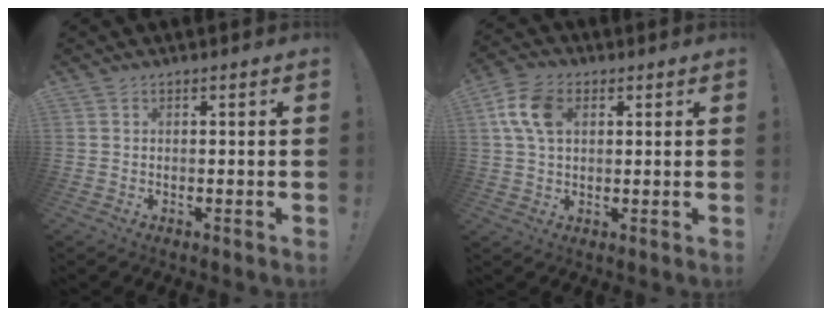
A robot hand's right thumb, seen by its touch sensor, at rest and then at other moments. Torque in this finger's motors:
{"motor_torque": [0.06, 0.28, 0.21, -0.10, 0.02]}